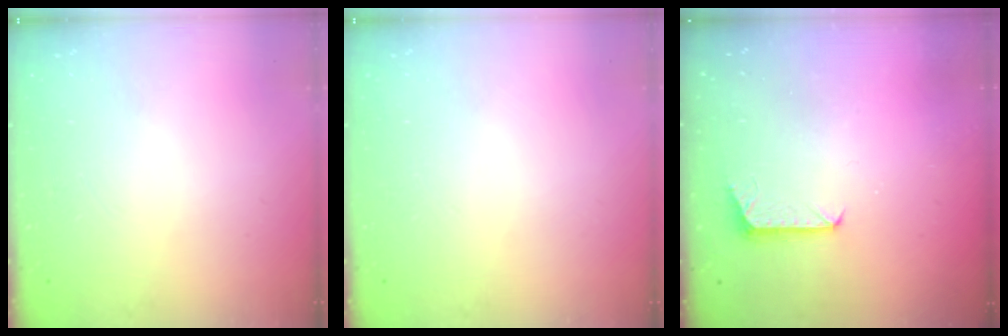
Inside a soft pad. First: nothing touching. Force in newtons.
{"total": 0.0}
{"total": 5.9, "press": 5.9, "slide": 0.5}